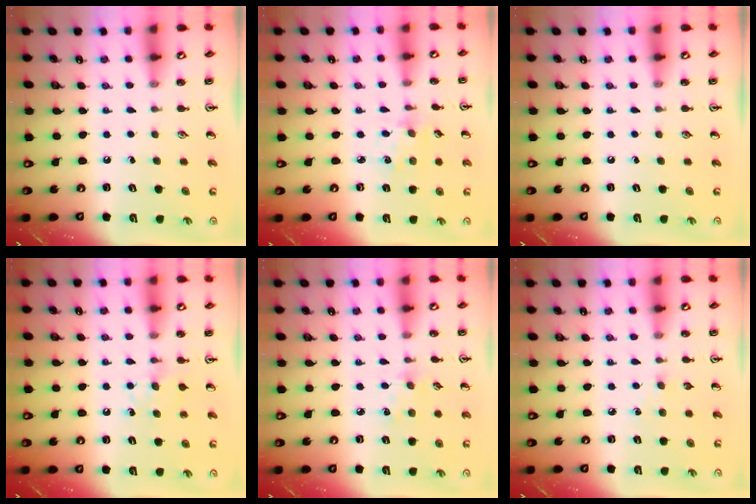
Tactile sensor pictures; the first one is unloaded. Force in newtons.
{"total": 1.6, "press": 1.5, "slide": 0.3}
{"total": 0.0}
{"total": 5.7, "press": 5.6, "slide": 0.9}
{"total": 2.5, "press": 2.4, "slide": 0.4}
{"total": 2.9, "press": 2.9, "slide": 0.4}